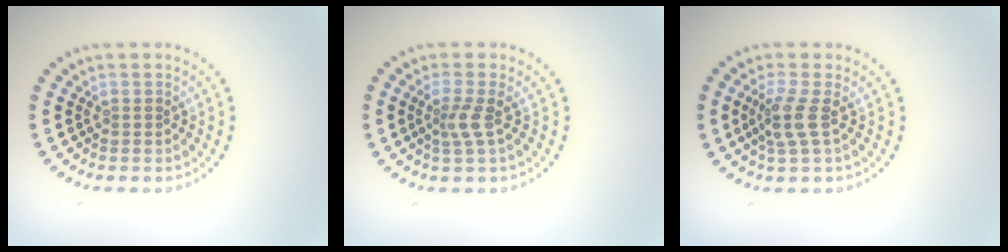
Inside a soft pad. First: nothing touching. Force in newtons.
{"total": 1.9, "press": 1.3, "slide": 1.4}
{"total": 2.3, "press": 1.9, "slide": 1.4}